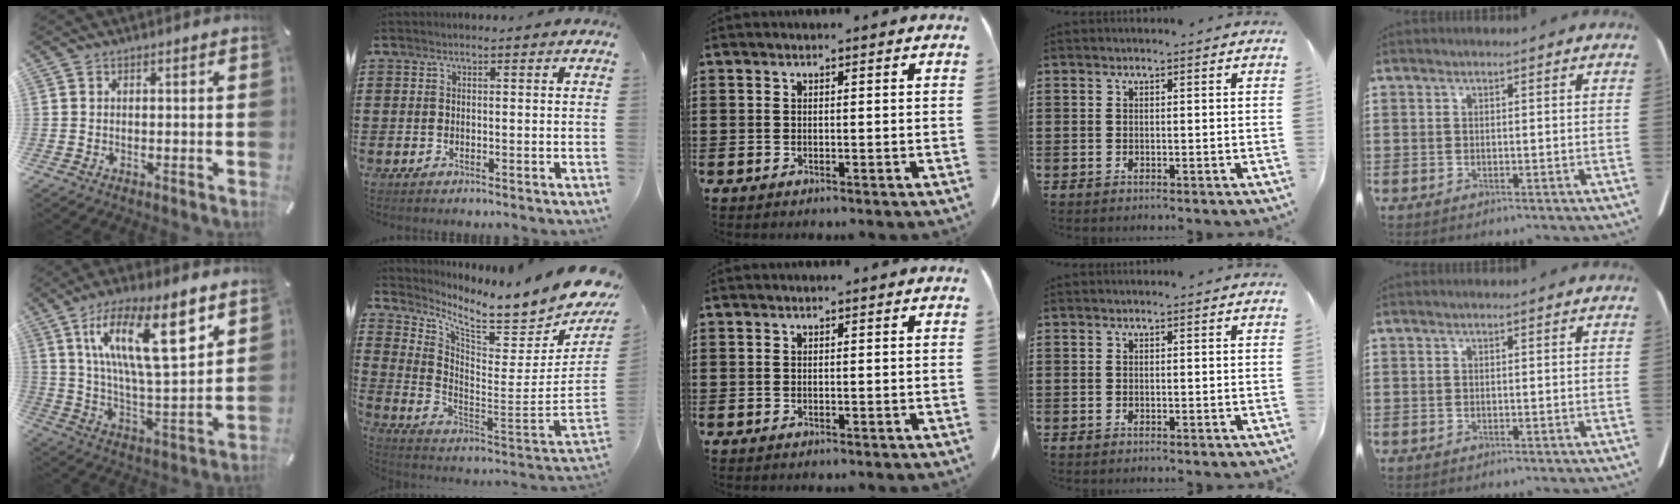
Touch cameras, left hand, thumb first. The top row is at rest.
{"thumb": {"total": 20.6, "force": [10.4, 7.0, 16.3], "torque": [-0.287, -0.035, 0.166]}, "index": {"total": 8.5, "force": [7.1, 0.9, 4.5], "torque": [-0.101, -0.077, 0.113]}}